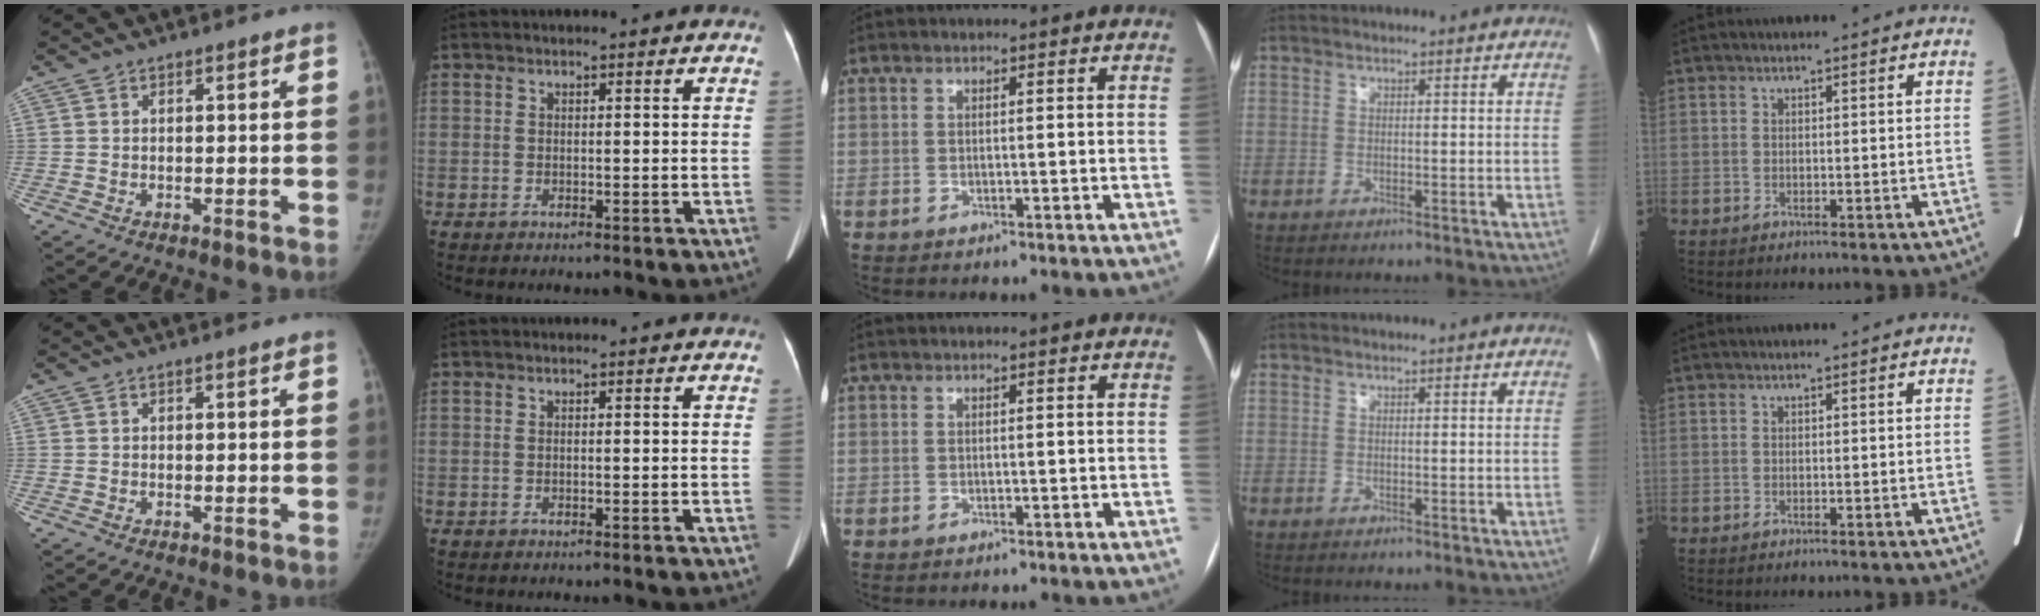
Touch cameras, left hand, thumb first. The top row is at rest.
{}